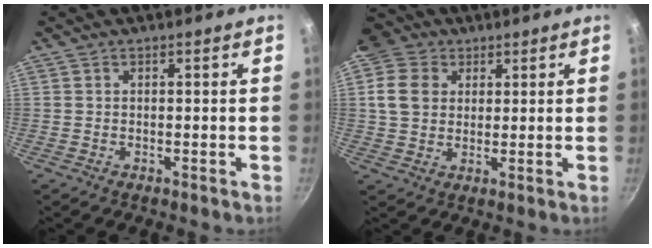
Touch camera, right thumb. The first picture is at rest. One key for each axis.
{"total": 8.9, "fx": 2.9, "fy": 7.3, "fz": 4.3, "tx": -0.051, "ty": 0.003, "tz": 0.045}